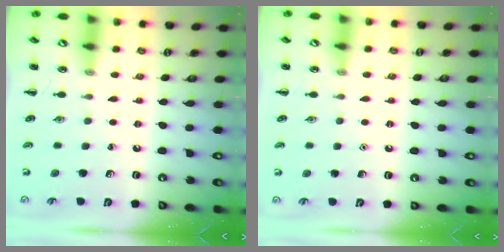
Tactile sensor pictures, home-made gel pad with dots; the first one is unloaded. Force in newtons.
{"total": 1.6, "press": 1.6, "slide": 0.1}